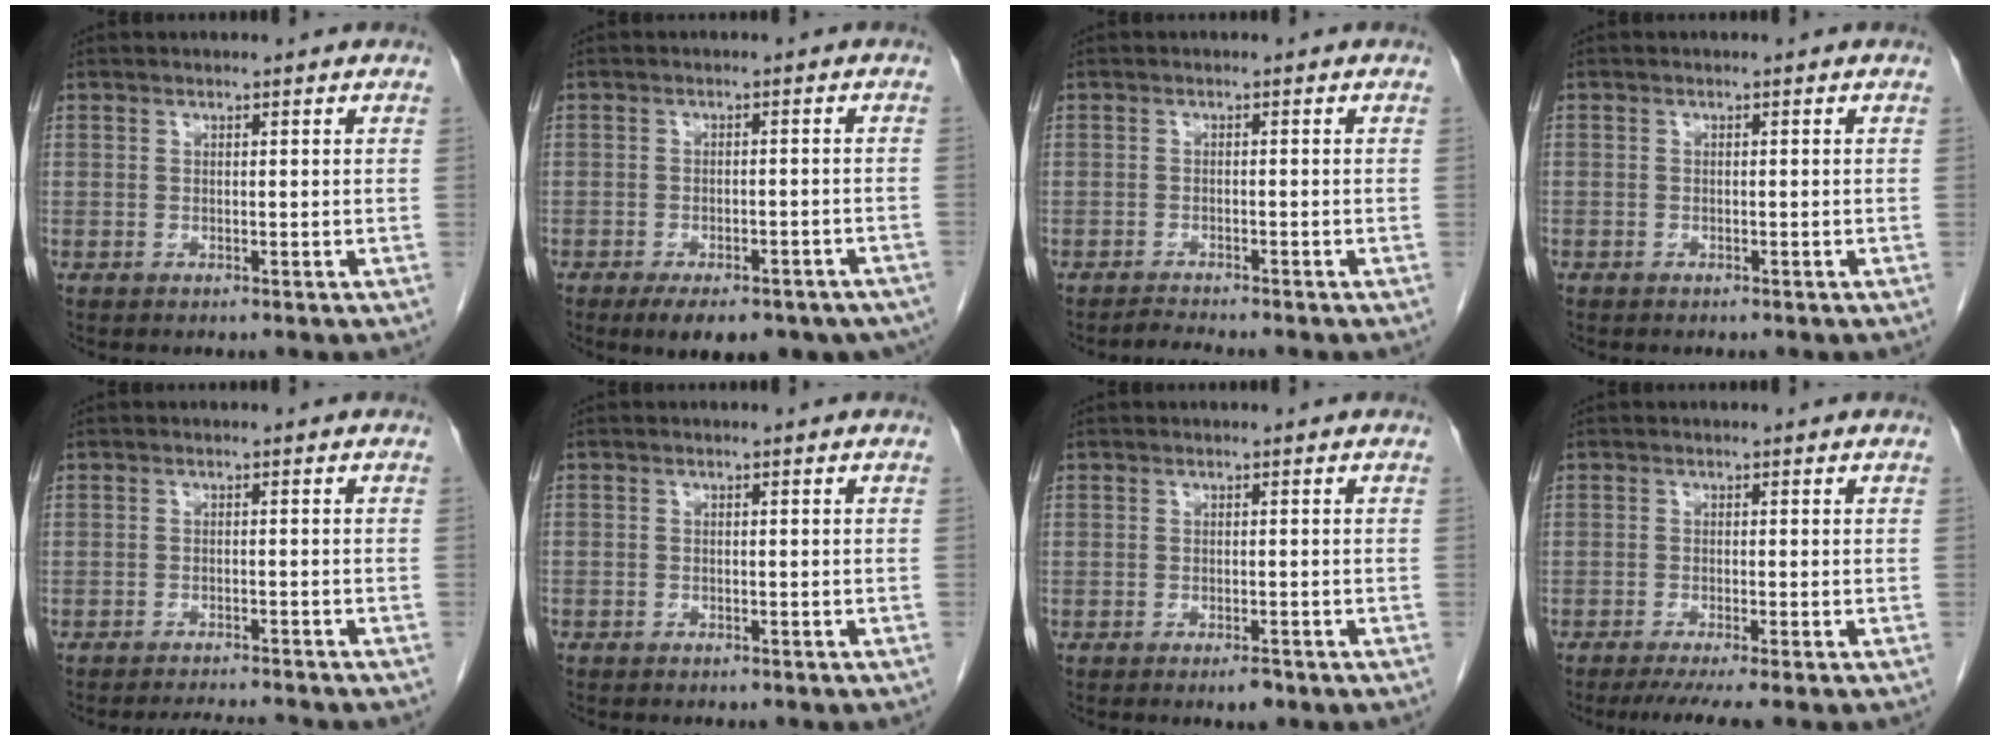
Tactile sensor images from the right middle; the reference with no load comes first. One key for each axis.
{"total": 15.1, "fx": -10.9, "fy": 6.3, "fz": 8.2, "tx": -0.096, "ty": -0.004, "tz": -0.130}
{"total": 1.9, "fx": -1.9, "fy": -0.4, "fz": 0.3, "tx": -0.011, "ty": -0.009, "tz": -0.033}
{"total": 0.5, "fx": -0.4, "fy": 0.3, "fz": 0.0, "tx": -0.006, "ty": 0.003, "tz": -0.009}
{"total": 4.6, "fx": -4.5, "fy": -0.1, "fz": 1.1, "tx": -0.015, "ty": -0.008, "tz": -0.067}
{"total": 0.9, "fx": -0.7, "fy": 0.5, "fz": 0.1, "tx": -0.007, "ty": 0.003, "tz": -0.013}
{"total": 1.6, "fx": -1.1, "fy": 0.4, "fz": 1.1, "tx": -0.018, "ty": -0.001, "tz": -0.015}
{"total": 4.6, "fx": -3.6, "fy": -0.4, "fz": 2.9, "tx": -0.036, "ty": -0.011, "tz": -0.058}